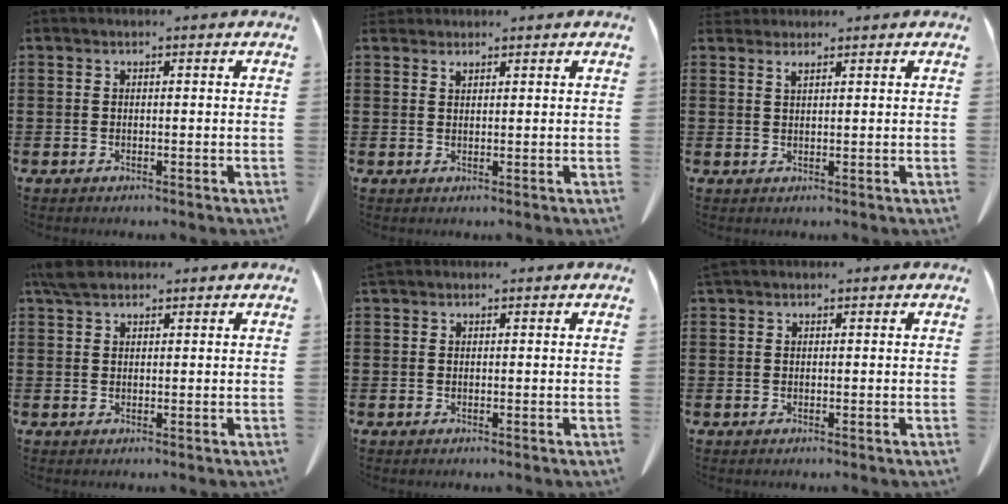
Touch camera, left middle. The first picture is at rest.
{"total": 1.2, "force": [1.1, 0.3, 0.3], "torque": [-0.010, -0.001, 0.022]}
{"total": 1.6, "force": [1.4, 0.2, 0.6], "torque": [-0.016, -0.001, 0.028]}
{"total": 3.2, "force": [2.5, 1.2, 1.7], "torque": [-0.040, 0.006, 0.048]}
{"total": 0.6, "force": [0.5, 0.2, 0.1], "torque": [-0.006, 0.000, 0.011]}
{"total": 0.5, "force": [0.5, 0.1, 0.2], "torque": [-0.006, 0.000, 0.010]}